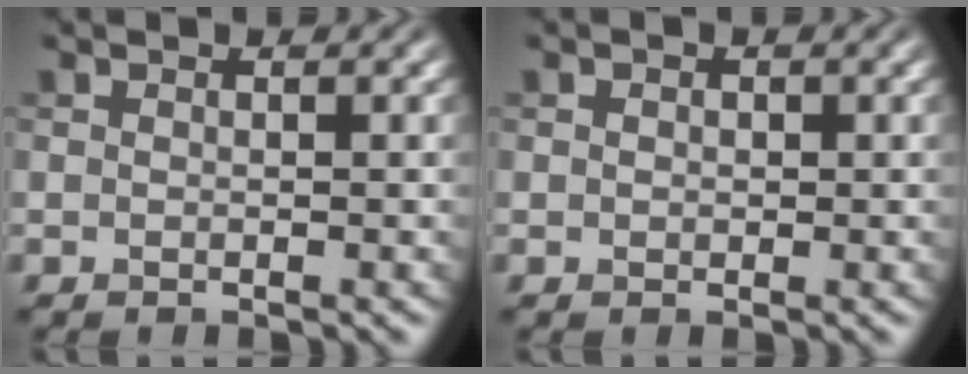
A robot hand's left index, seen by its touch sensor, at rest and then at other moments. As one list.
[{"total": 0.6, "force": [0.1, 0.6, 0.2], "torque": [-0.004, -0.002, 0.000]}]